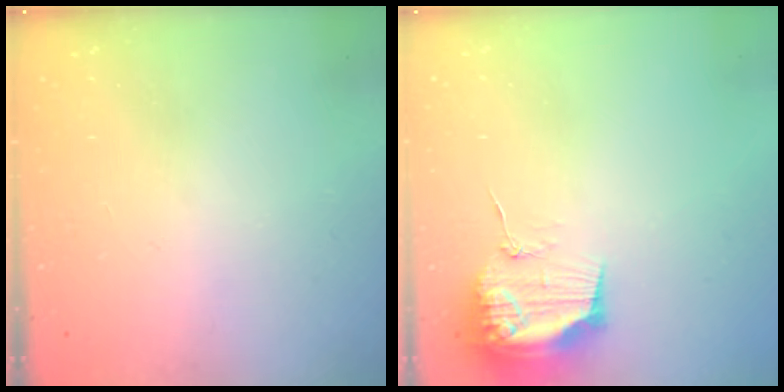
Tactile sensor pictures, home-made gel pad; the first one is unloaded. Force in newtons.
{"total": 15.6, "press": 15.6, "slide": 0.1}